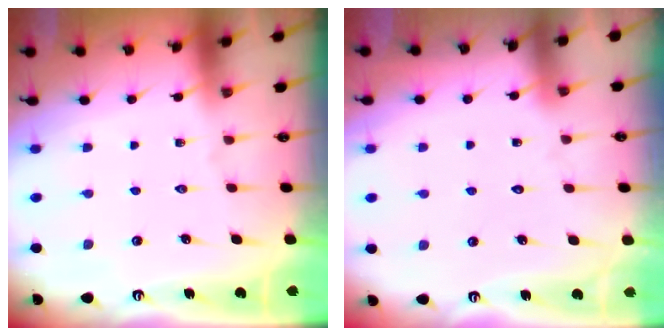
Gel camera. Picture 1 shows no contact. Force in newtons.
{"total": 1.9, "press": 1.9, "slide": 0.1}